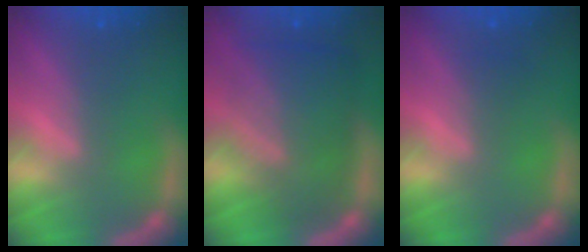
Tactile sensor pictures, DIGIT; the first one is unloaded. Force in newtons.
{"total": 9.0}
{"total": 1.0}